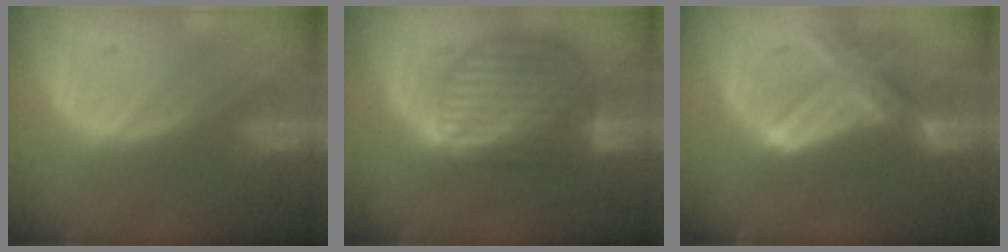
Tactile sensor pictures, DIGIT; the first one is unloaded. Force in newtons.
{"total": 10.4, "press": 8.9, "slide": 5.4}
{"total": 7.6, "press": 6.9, "slide": 3.4}